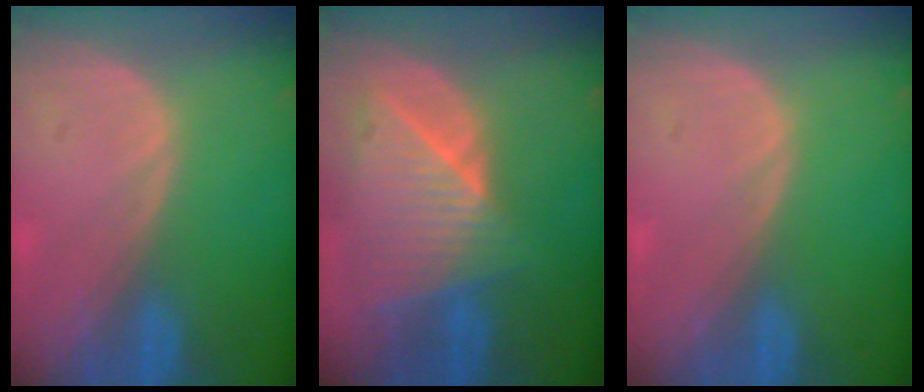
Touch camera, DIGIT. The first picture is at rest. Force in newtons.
{"total": 9.2, "press": 8.2, "slide": 4.0}
{"total": 0.0}